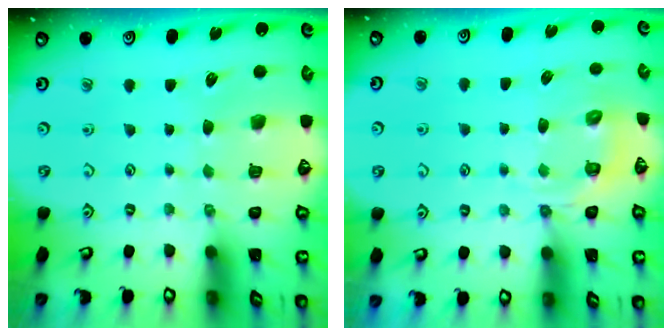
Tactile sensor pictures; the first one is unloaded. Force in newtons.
{"total": 8.6, "press": 8.5, "slide": 1.4}